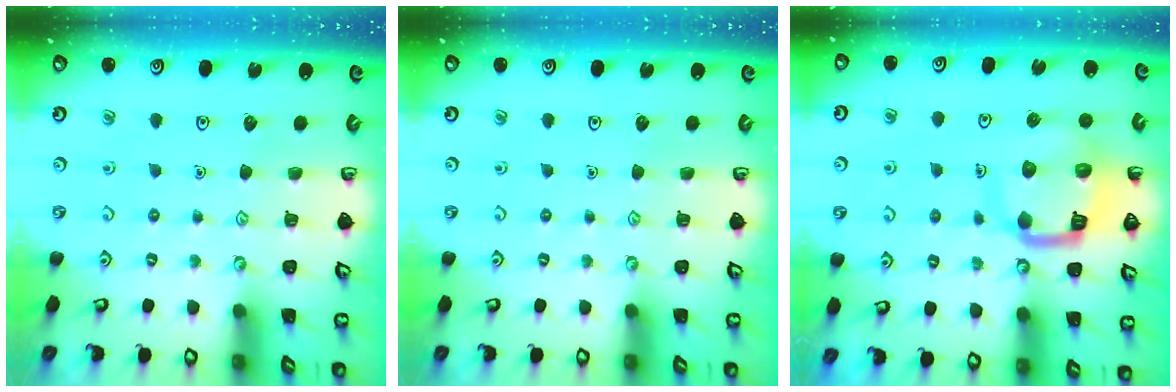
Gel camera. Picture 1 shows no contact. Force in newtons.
{"total": 0.0}
{"total": 12.5, "press": 12.4, "slide": 1.6}